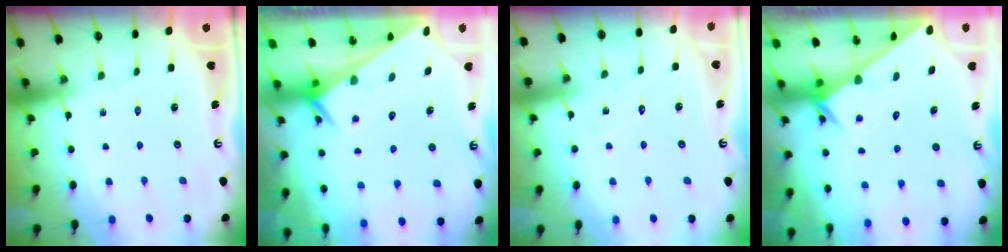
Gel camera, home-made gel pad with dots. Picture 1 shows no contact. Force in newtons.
{"total": 2.4, "press": 2.4, "slide": 0.2}
{"total": 4.7, "press": 4.7, "slide": 0.4}
{"total": 3.3, "press": 3.2, "slide": 0.3}